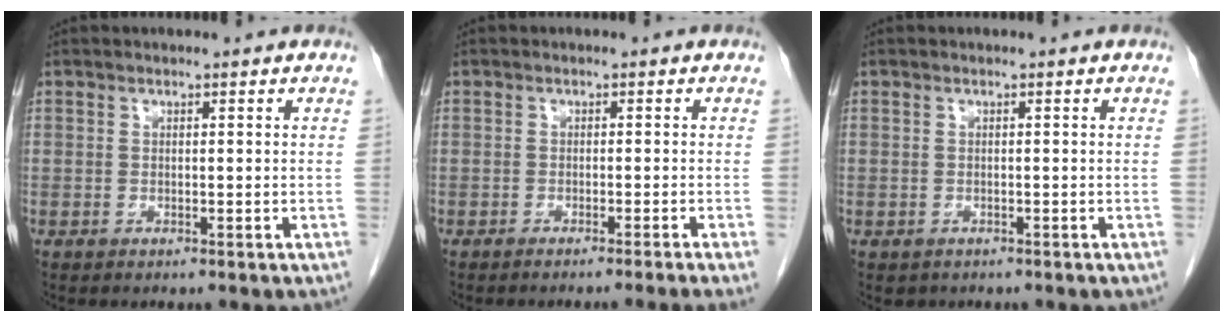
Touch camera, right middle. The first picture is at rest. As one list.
[{"total": 4.1, "force": [-3.1, -1.5, 2.2], "torque": [-0.019, 0.003, -0.040]}, {"total": 0.9, "force": [-0.6, 0.6, 0.2], "torque": [-0.013, -0.001, -0.001]}]